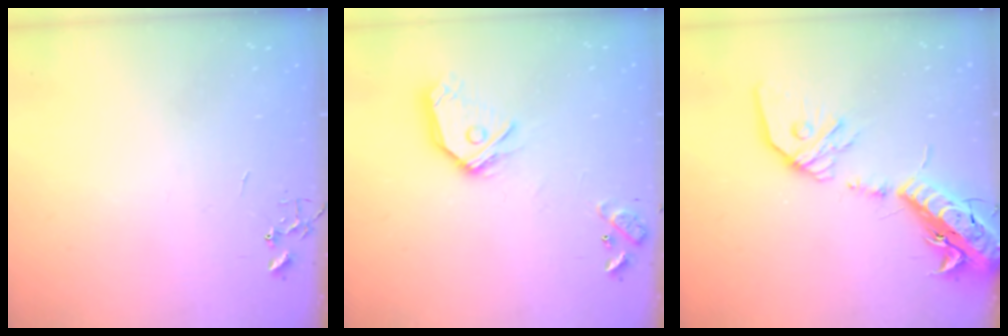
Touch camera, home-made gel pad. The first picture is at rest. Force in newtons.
{"total": 15.0, "press": 14.9, "slide": 2.2}
{"total": 21.0, "press": 20.6, "slide": 4.1}